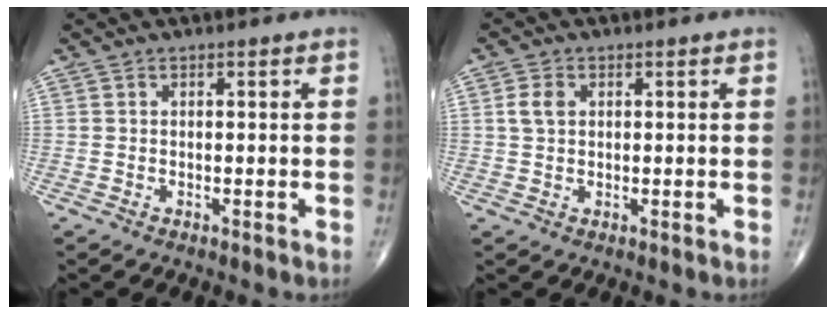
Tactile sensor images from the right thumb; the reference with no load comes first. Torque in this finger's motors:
{"motor_torque": [-0.16, 0.16, 0.29, 0.16, 0.01]}